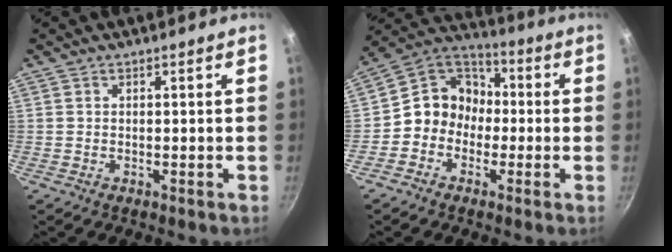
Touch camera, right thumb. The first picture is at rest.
{"total": 10.2, "force": [-1.8, 9.0, 4.5], "torque": [-0.032, 0.043, -0.058]}